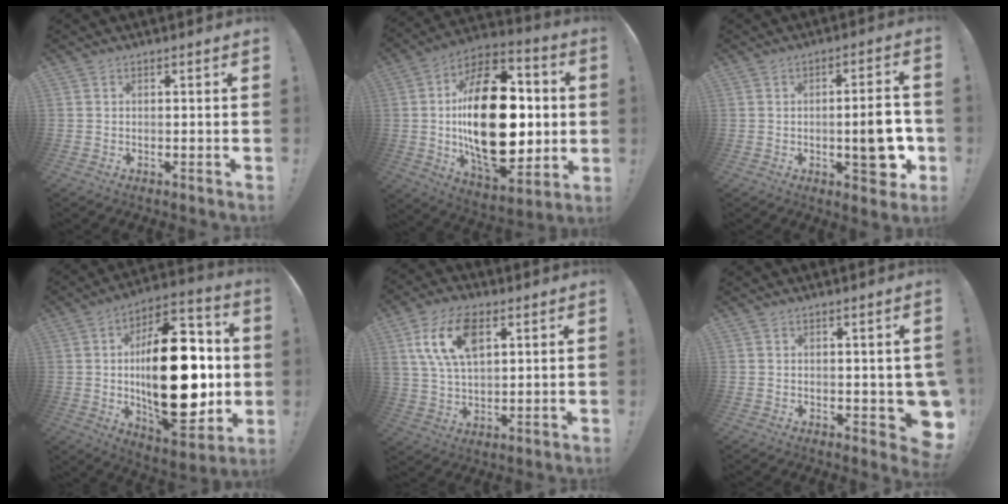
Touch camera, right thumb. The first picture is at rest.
{"total": 33.2, "force": [0.5, 18.6, 27.5], "torque": [-0.475, 0.001, 0.020]}
{"total": 10.3, "force": [-2.0, 4.1, 9.2], "torque": [-0.104, 0.003, -0.030]}
{"total": 32.4, "force": [-0.4, 16.2, 28.1], "torque": [-0.470, 0.001, 0.005]}
{"total": 14.0, "force": [5.9, 8.2, 9.7], "torque": [-0.189, -0.004, 0.109]}
{"total": 4.5, "force": [0.0, 2.7, 3.5], "torque": [-0.026, -0.004, 0.006]}